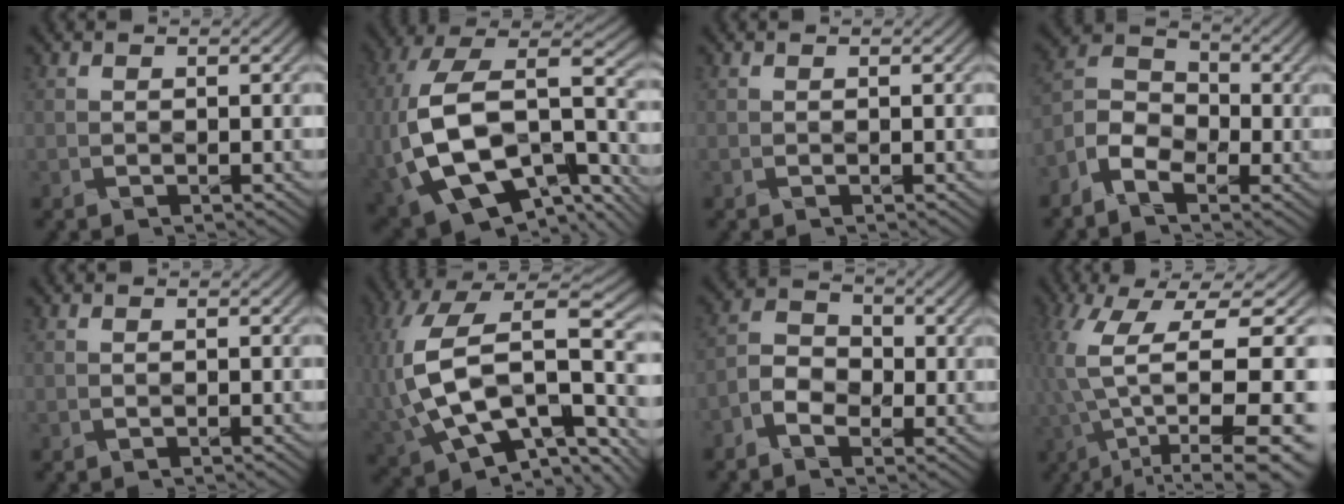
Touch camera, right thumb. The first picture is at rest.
{"total": 18.7, "force": [-4.6, 11.2, 14.3], "torque": [-0.323, -0.026, -0.045]}
{"total": 0.0}
{"total": 6.0, "force": [-3.8, 3.5, 3.0], "torque": [-0.057, 0.002, -0.088]}
{"total": 0.0}
{"total": 16.6, "force": [-1.8, 9.3, 13.6], "torque": [-0.305, -0.014, -0.016]}
{"total": 4.0, "force": [-2.1, 2.8, 1.9], "torque": [-0.033, 0.003, -0.046]}
{"total": 14.6, "force": [-1.2, 4.9, 13.7], "torque": [-0.278, -0.012, 0.012]}